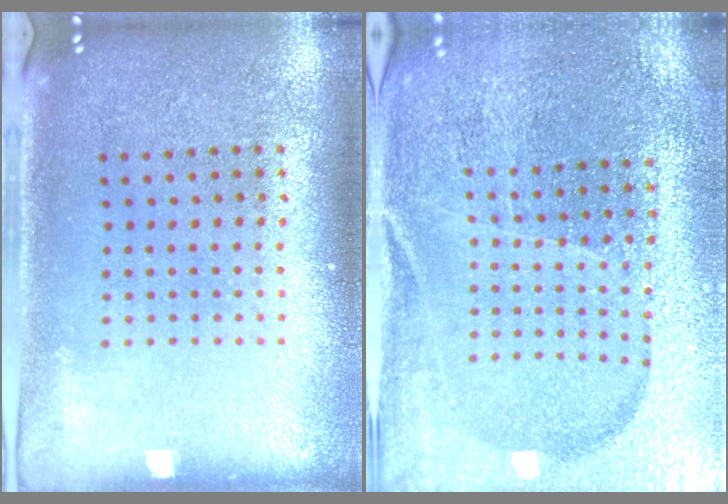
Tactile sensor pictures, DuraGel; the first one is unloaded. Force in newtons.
{"total": 3.6, "press": 3.6, "slide": 0.6}